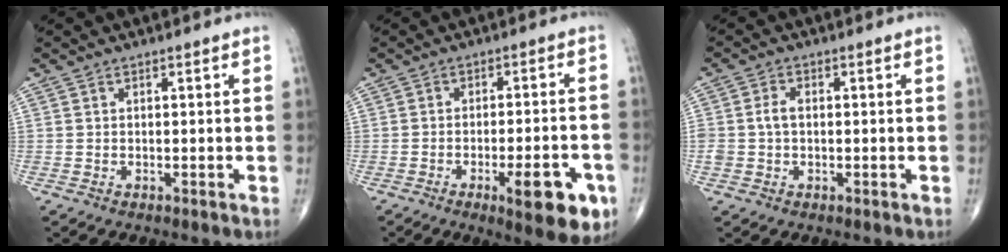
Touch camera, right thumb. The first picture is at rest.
{"total": 11.5, "force": [-5.1, 3.3, 9.8], "torque": [-0.112, 0.013, -0.063]}
{"total": 3.2, "force": [-0.1, 2.2, 2.3], "torque": [-0.052, 0.010, -0.004]}